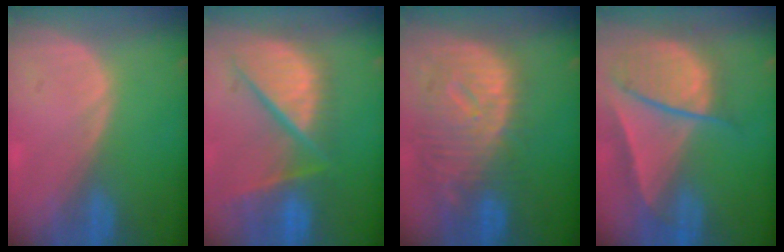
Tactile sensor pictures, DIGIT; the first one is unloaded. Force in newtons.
{"total": 12.4, "press": 10.1, "slide": 7.1}
{"total": 12.3, "press": 10.6, "slide": 6.1}
{"total": 9.4, "press": 8.1, "slide": 4.8}